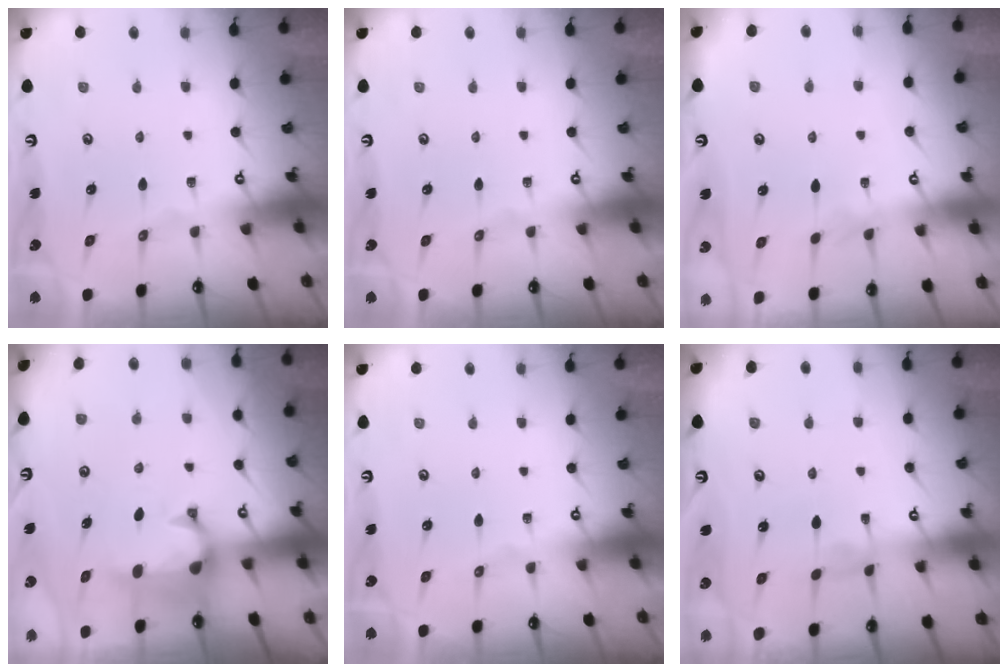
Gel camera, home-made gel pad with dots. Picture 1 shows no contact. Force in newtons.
{"total": 0.0}
{"total": 2.7, "press": 2.7, "slide": 0.3}
{"total": 1.5, "press": 0.9, "slide": 1.2}
{"total": 0.0}
{"total": 1.4, "press": 1.3, "slide": 0.4}